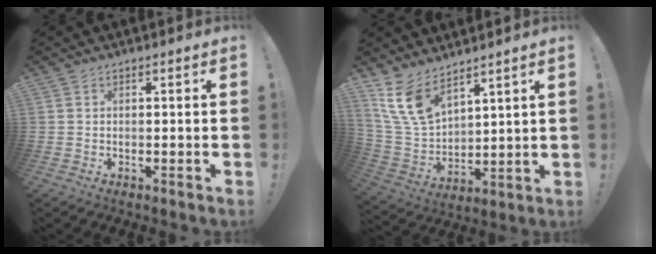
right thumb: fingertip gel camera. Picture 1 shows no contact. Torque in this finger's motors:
{"motor_torque": [-0.14, 0.54, 0.10, 0.44, 0.15]}